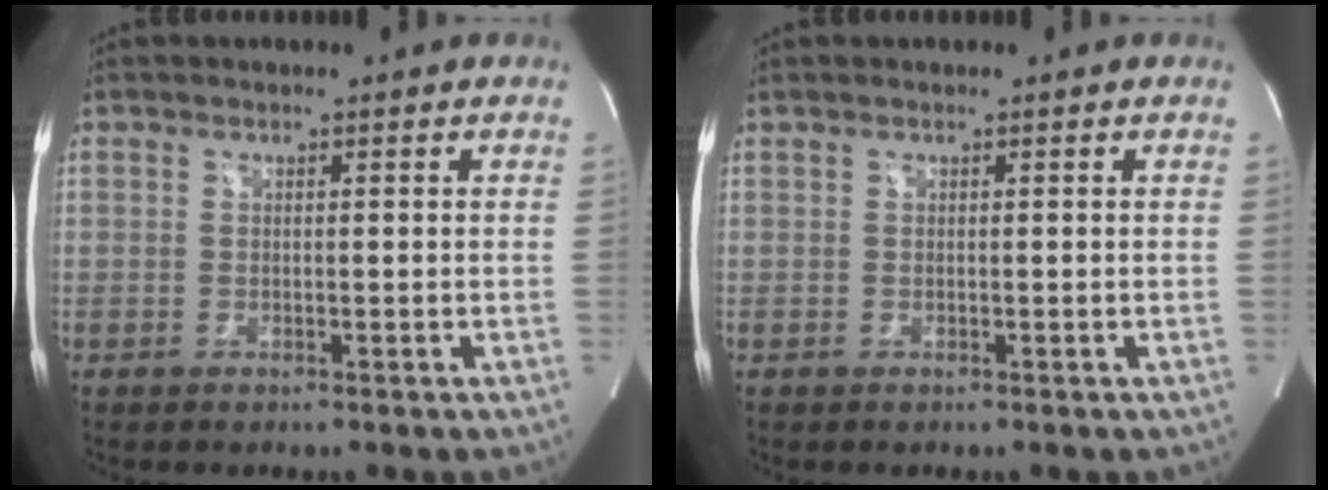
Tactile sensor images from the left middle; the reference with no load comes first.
{"total": 0.0}